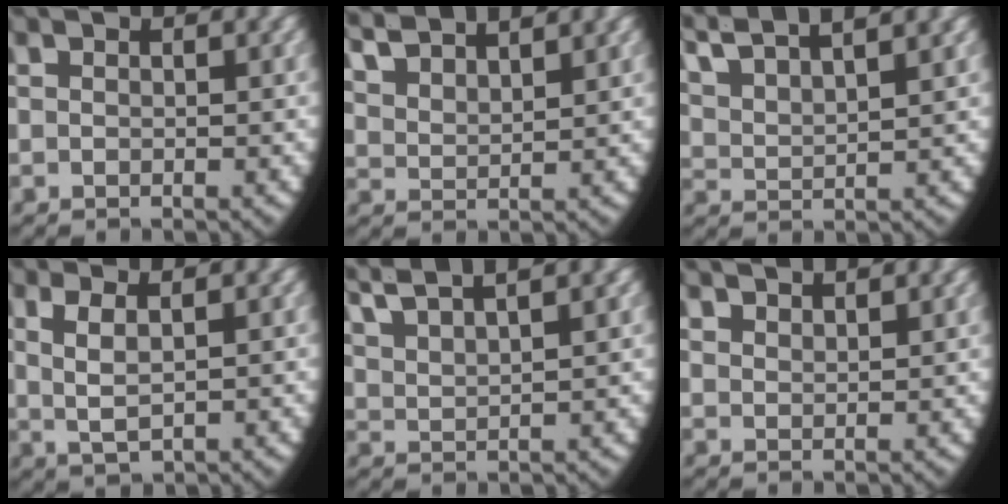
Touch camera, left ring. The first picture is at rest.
{"total": 4.3, "force": [3.7, 1.5, 1.7], "torque": [-0.050, -0.001, 0.071]}
{"total": 5.7, "force": [4.4, 2.1, 2.8], "torque": [-0.079, 0.002, 0.079]}
{"total": 3.1, "force": [0.6, 1.4, 2.7], "torque": [-0.061, -0.006, 0.024]}
{"total": 4.9, "force": [4.2, 1.2, 2.3], "torque": [-0.064, 0.004, 0.078]}
{"total": 2.4, "force": [2.4, -0.3, 0.2], "torque": [-0.005, -0.002, 0.048]}